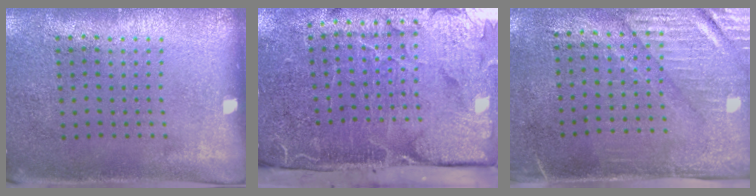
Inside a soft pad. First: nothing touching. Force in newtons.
{"total": 5.1, "press": 3.8, "slide": 3.3}
{"total": 3.0, "press": 2.6, "slide": 1.5}